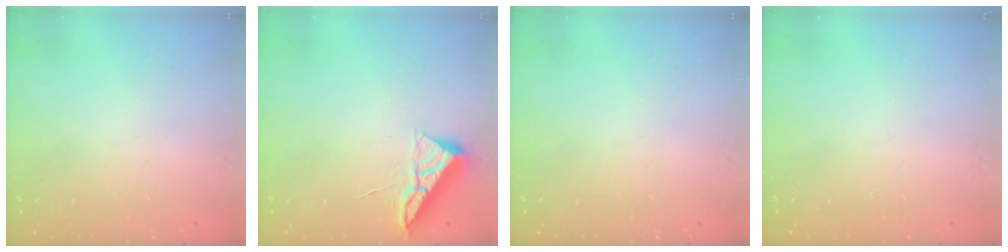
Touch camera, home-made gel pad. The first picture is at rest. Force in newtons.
{"total": 6.6, "press": 6.6, "slide": 0.7}
{"total": 0.0}
{"total": 0.0}